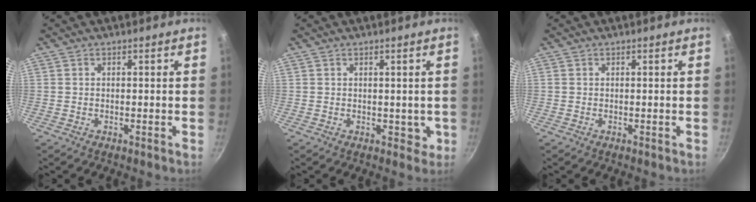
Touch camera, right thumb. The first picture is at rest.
{"total": 2.3, "force": [0.2, 1.8, 1.4], "torque": [-0.008, 0.001, 0.006]}
{"total": 0.0}